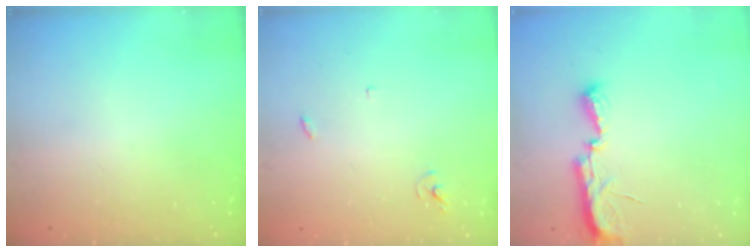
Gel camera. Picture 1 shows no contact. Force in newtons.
{"total": 2.5, "press": 2.5, "slide": 0.1}
{"total": 9.8, "press": 8.5, "slide": 4.8}